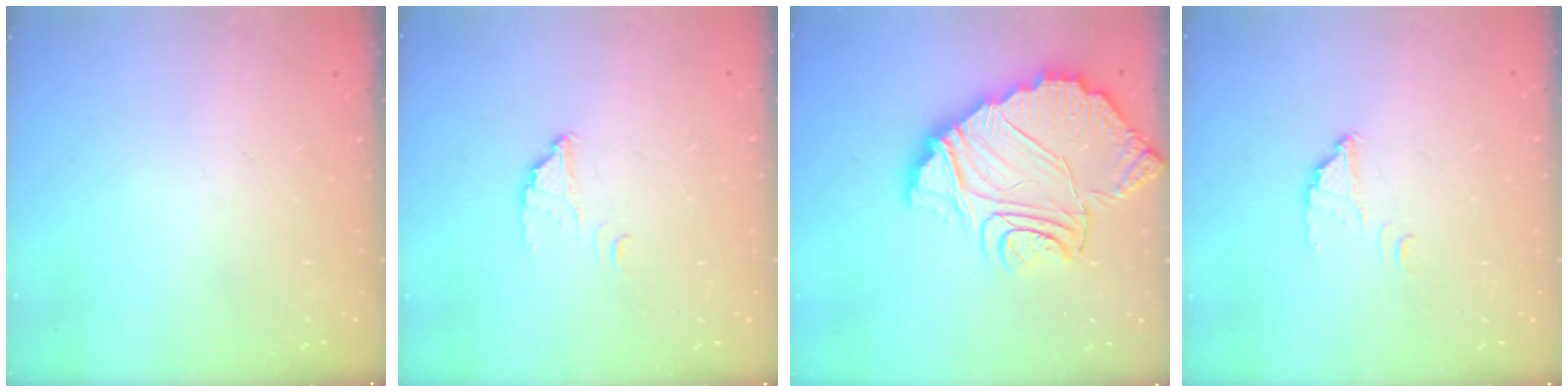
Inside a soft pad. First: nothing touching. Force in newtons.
{"total": 2.7, "press": 2.7, "slide": 0.1}
{"total": 14.2, "press": 14.1, "slide": 1.5}
{"total": 2.7, "press": 2.7, "slide": 0.1}